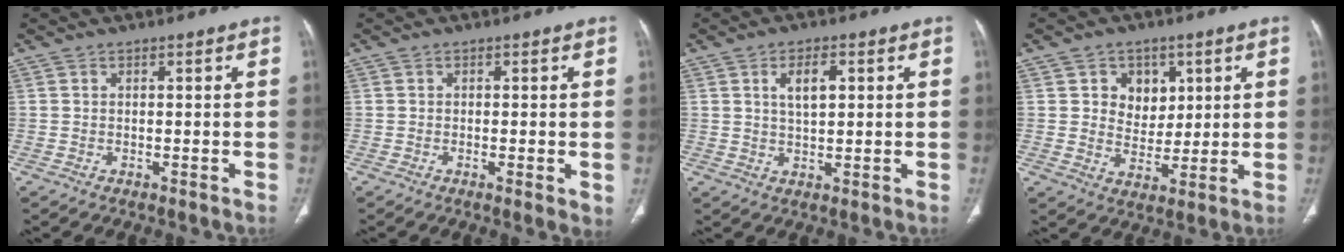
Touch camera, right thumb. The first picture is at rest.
{"total": 2.5, "force": [-0.4, 0.7, 2.4], "torque": [-0.040, -0.008, -0.009]}
{"total": 5.0, "force": [1.5, 2.4, 4.1], "torque": [-0.064, -0.005, 0.028]}
{"total": 7.5, "force": [2.8, 6.3, 3.1], "torque": [-0.008, -0.012, 0.047]}